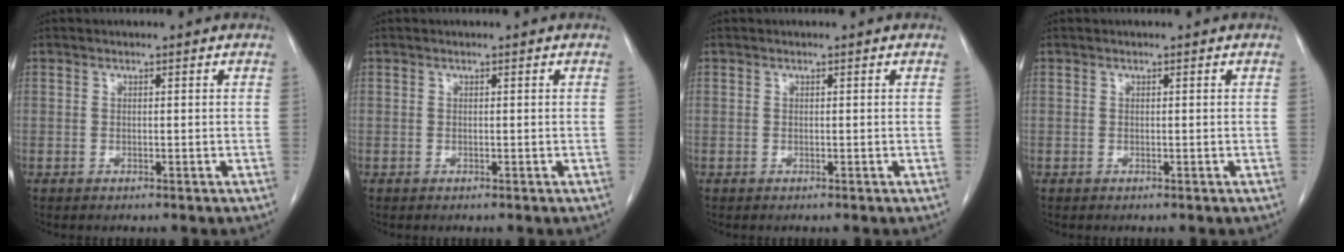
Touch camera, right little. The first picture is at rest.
{"total": 0.0}
{"total": 0.0}
{"total": 0.0}